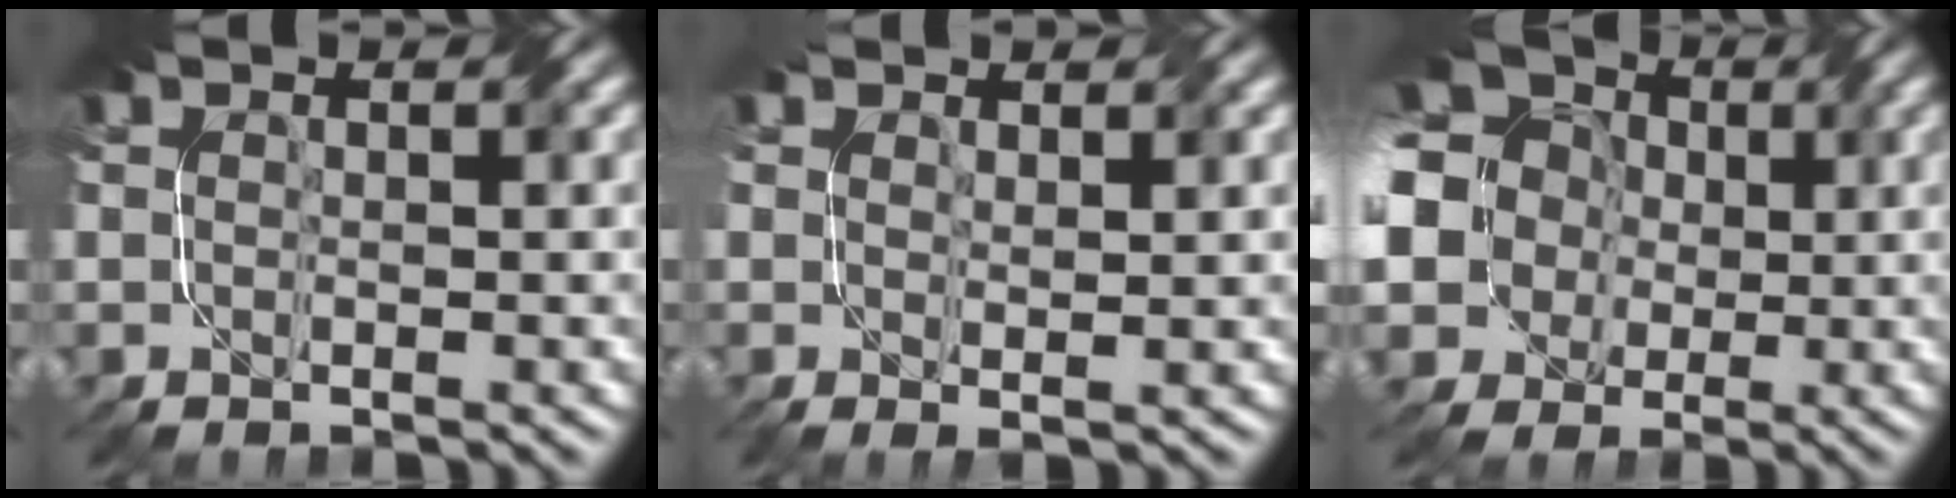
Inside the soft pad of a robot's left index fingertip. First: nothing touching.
{"total": 1.1, "force": [0.7, 0.1, 0.8], "torque": [-0.013, -0.001, 0.011]}
{"total": 19.3, "force": [2.2, 17.4, 8.0], "torque": [-0.209, 0.021, -0.018]}